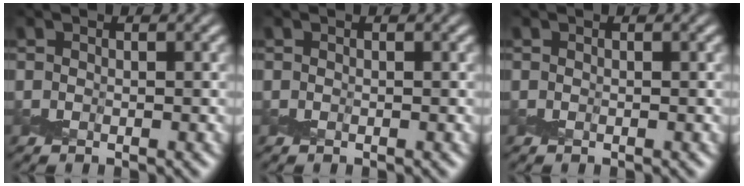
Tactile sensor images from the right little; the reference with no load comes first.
{"total": 0.0}
{"total": 0.0}